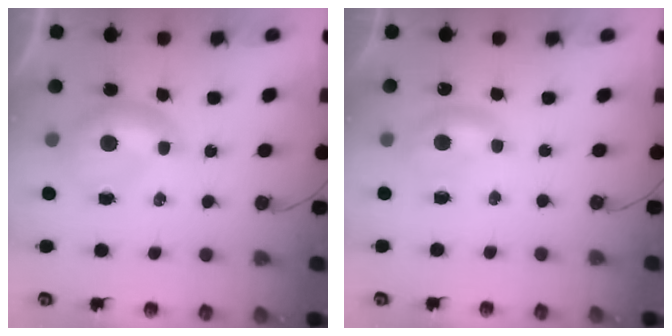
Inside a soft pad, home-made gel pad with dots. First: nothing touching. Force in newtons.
{"total": 1.6, "press": 1.5, "slide": 0.5}